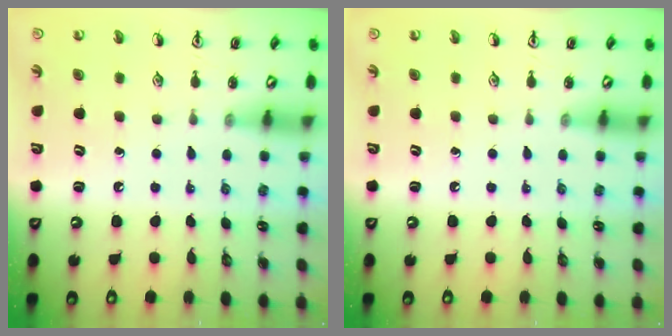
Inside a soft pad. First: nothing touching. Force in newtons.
{"total": 0.0}